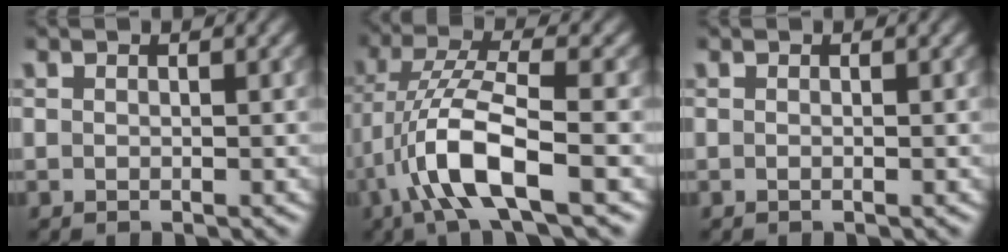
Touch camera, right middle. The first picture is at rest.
{"total": 7.2, "force": [-2.8, 1.9, 6.3], "torque": [-0.126, 0.009, -0.060]}
{"total": 0.0}